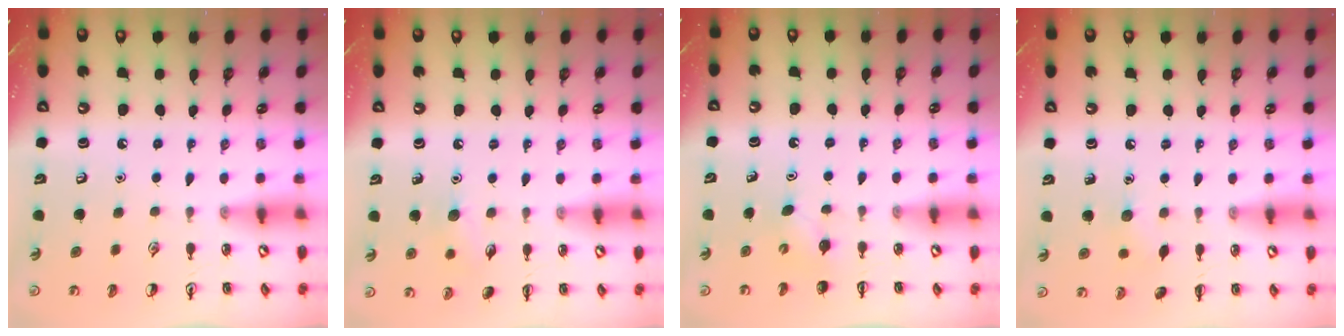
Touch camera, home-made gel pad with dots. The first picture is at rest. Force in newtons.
{"total": 7.0, "press": 6.8, "slide": 1.6}
{"total": 2.7, "press": 2.6, "slide": 0.7}
{"total": 5.0, "press": 4.8, "slide": 1.4}